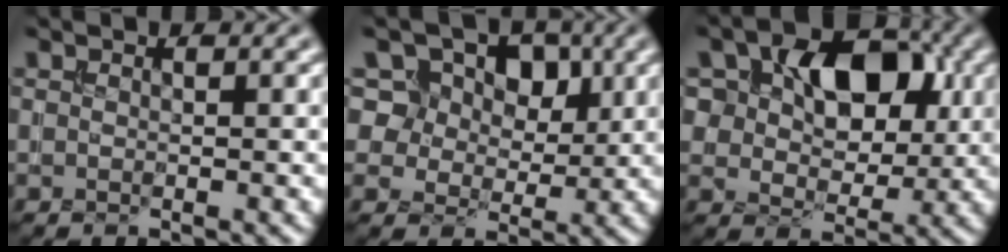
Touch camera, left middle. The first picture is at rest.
{"total": 11.1, "force": [5.9, 7.9, 5.0], "torque": [-0.105, 0.009, 0.105]}
{"total": 9.0, "force": [2.7, 6.0, 6.1], "torque": [-0.102, 0.005, 0.039]}